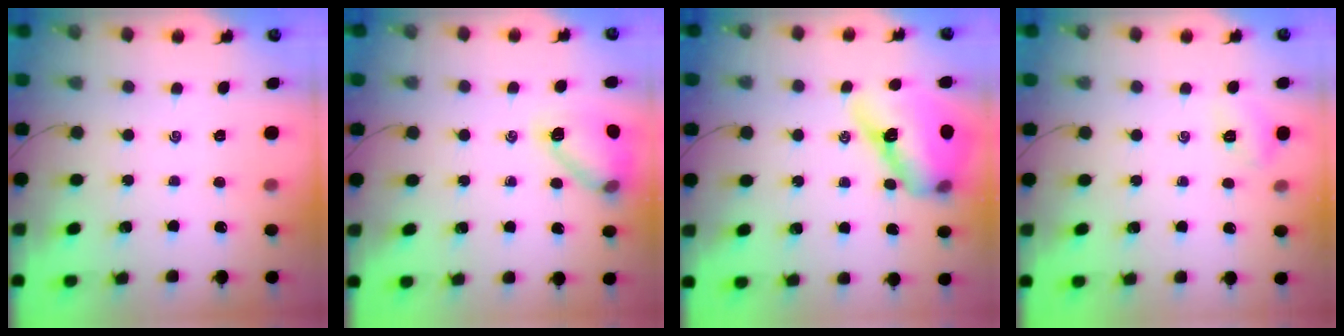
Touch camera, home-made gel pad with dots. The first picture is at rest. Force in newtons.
{"total": 13.4, "press": 13.4, "slide": 0.6}
{"total": 15.6, "press": 14.9, "slide": 4.4}
{"total": 5.3, "press": 5.1, "slide": 1.4}